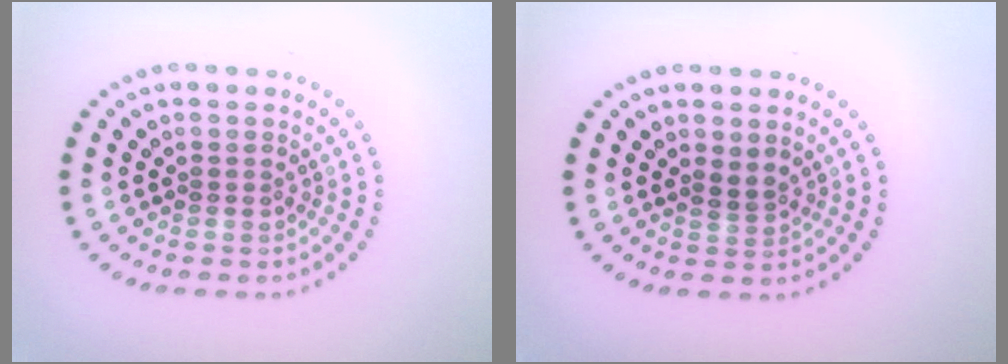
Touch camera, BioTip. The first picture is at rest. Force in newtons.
{"total": 1.3, "press": 0.9, "slide": 0.9}